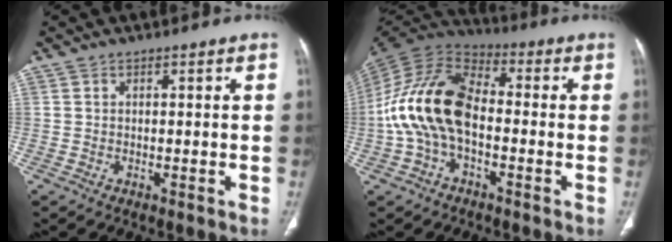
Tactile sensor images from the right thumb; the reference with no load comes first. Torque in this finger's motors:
{"motor_torque": [2.19, 2.82, 1.43, -1.34, 0.30]}